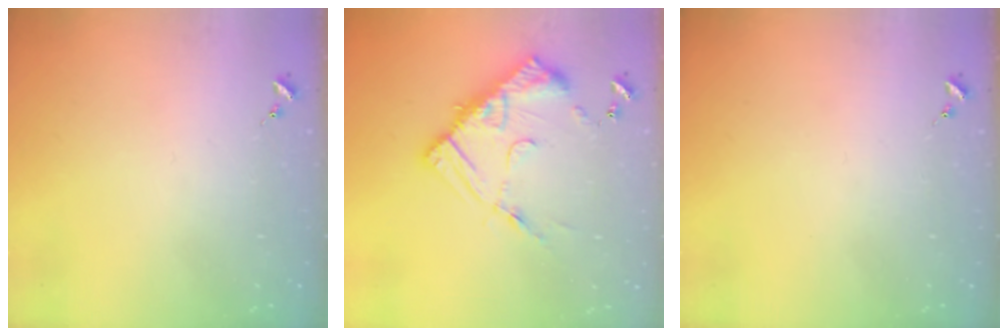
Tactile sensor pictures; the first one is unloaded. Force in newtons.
{"total": 14.5, "press": 14.5, "slide": 1.3}
{"total": 0.0}